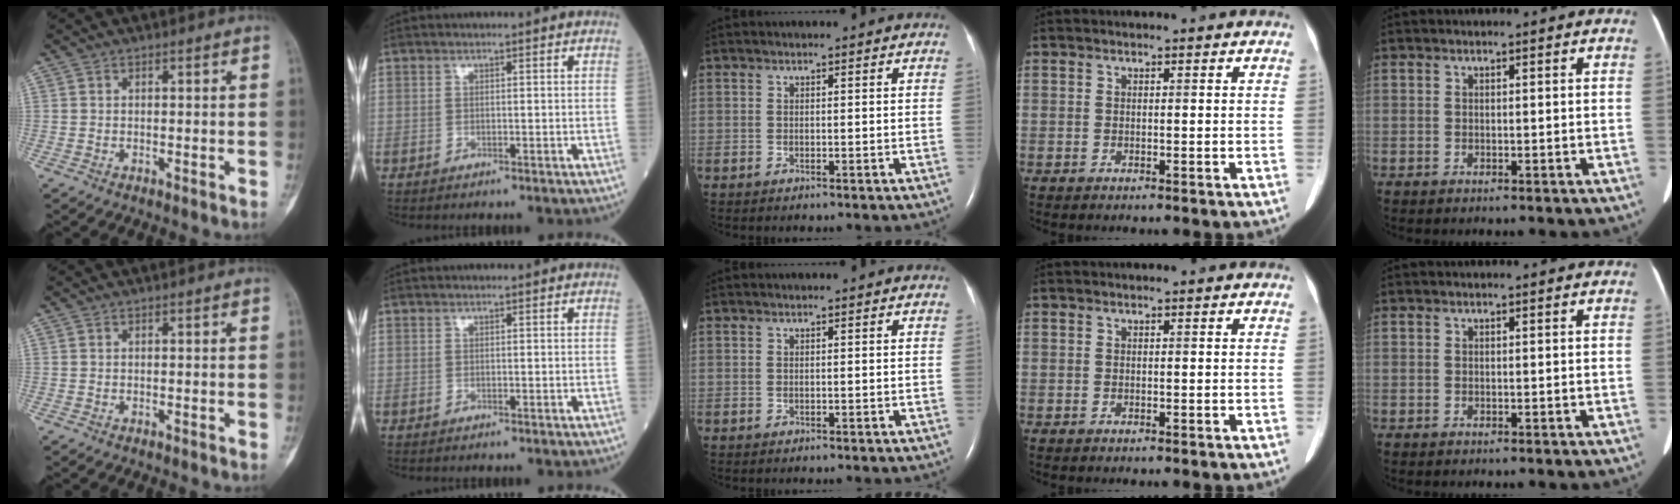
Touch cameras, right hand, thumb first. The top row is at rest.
{}